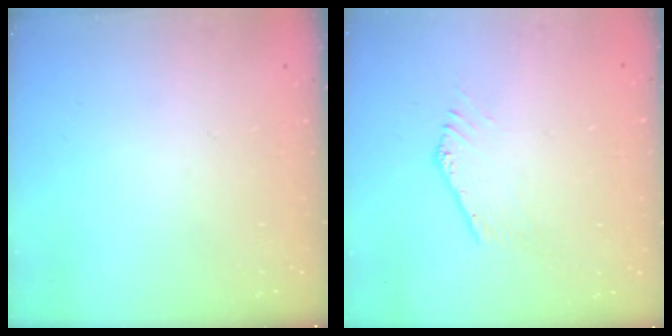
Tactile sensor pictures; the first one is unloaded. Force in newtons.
{"total": 1.0, "press": 1.0, "slide": 0.1}